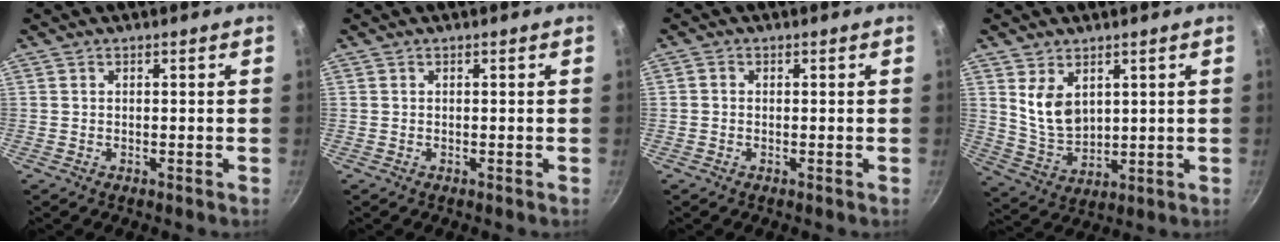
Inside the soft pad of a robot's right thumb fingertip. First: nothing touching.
{"total": 0.0}
{"total": 0.8, "force": [-0.2, 0.7, 0.4], "torque": [-0.007, 0.004, -0.004]}
{"total": 8.3, "force": [3.3, 5.4, 5.4], "torque": [-0.081, -0.033, 0.077]}